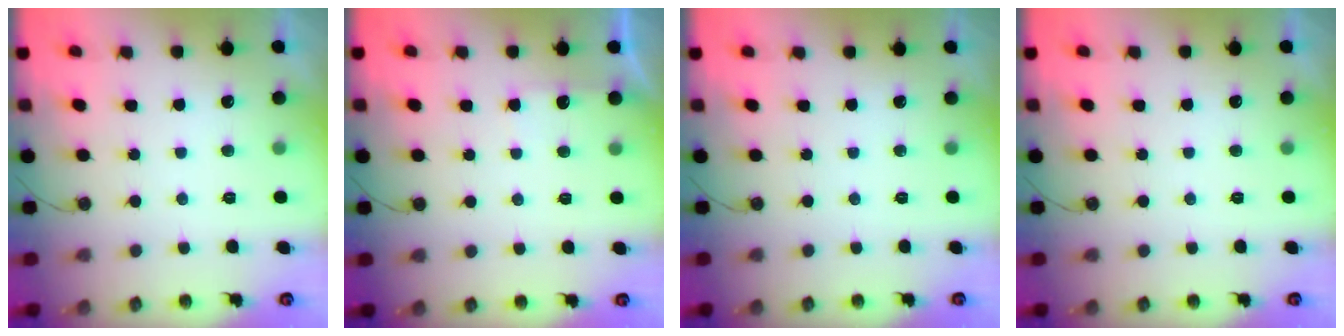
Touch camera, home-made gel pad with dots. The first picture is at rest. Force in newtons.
{"total": 3.8, "press": 3.8, "slide": 0.3}
{"total": 0.0}
{"total": 0.0}